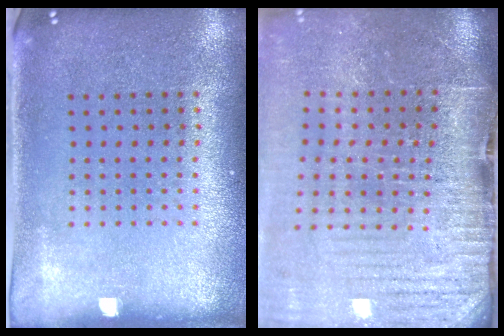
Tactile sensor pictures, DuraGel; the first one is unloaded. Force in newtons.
{"total": 4.3, "press": 3.7, "slide": 2.2}